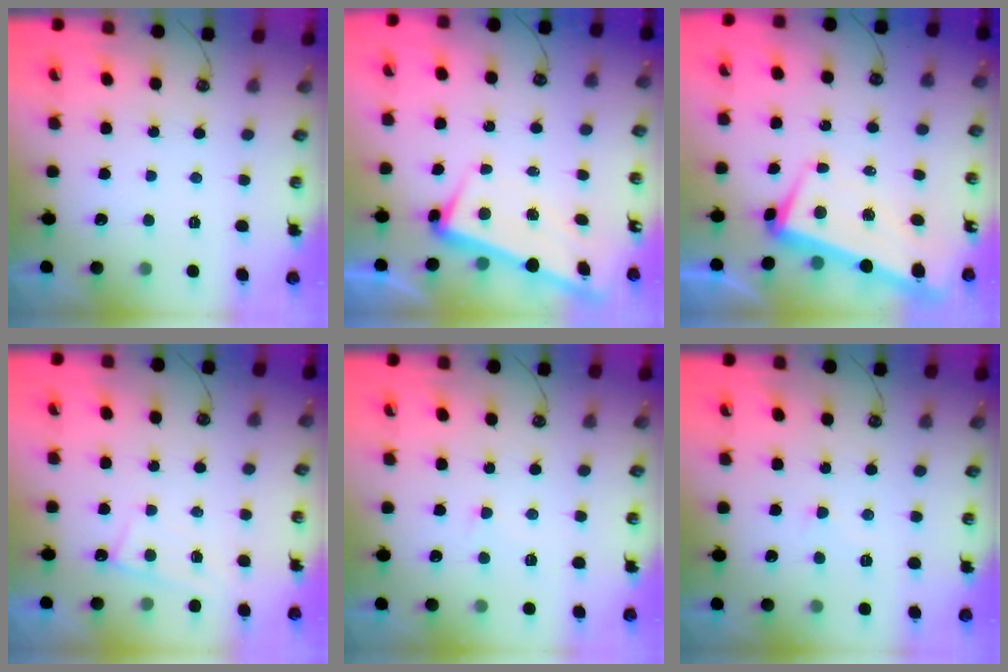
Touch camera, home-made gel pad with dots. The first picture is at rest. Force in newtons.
{"total": 2.9, "press": 2.8, "slide": 1.0}
{"total": 2.2, "press": 0.3, "slide": 2.1}
{"total": 2.4, "press": 2.4, "slide": 0.3}
{"total": 1.5, "press": 1.4, "slide": 0.6}
{"total": 5.0, "press": 4.9, "slide": 0.3}